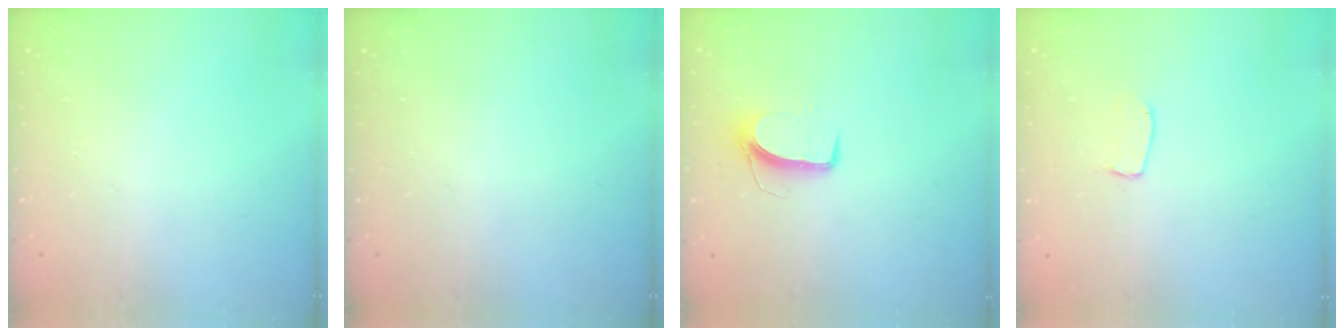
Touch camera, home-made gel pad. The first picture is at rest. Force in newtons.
{"total": 0.0}
{"total": 7.8, "press": 7.7, "slide": 0.5}
{"total": 3.9, "press": 3.9, "slide": 0.3}